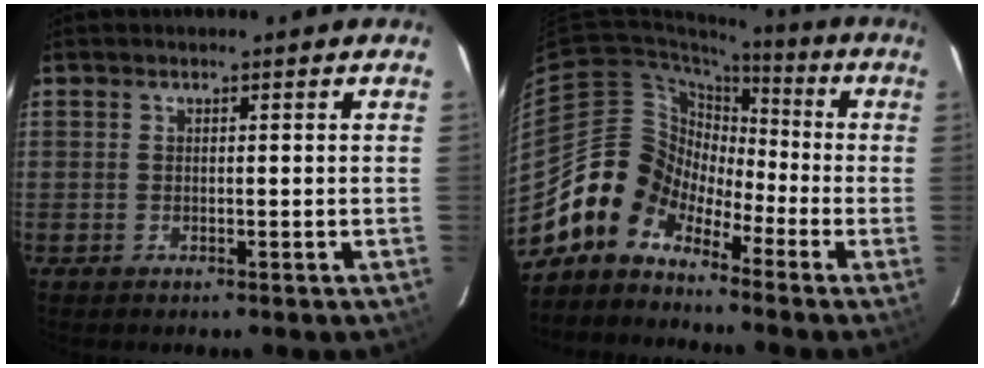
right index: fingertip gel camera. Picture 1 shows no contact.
{"total": 9.1, "force": [-5.8, 6.9, 1.2], "torque": [-0.023, 0.048, -0.132]}